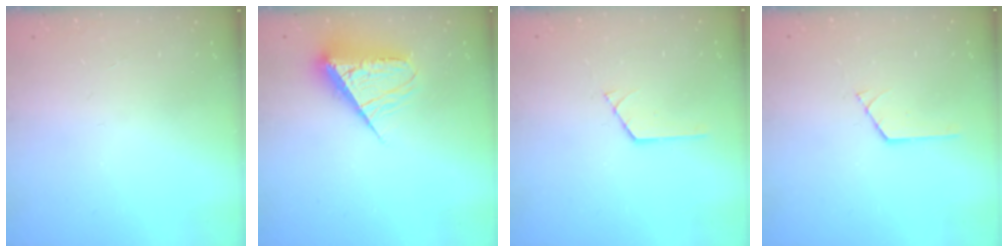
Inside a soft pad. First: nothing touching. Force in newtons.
{"total": 8.8, "press": 8.8, "slide": 0.9}
{"total": 1.0, "press": 1.0, "slide": 0.1}
{"total": 1.0, "press": 1.0, "slide": 0.1}